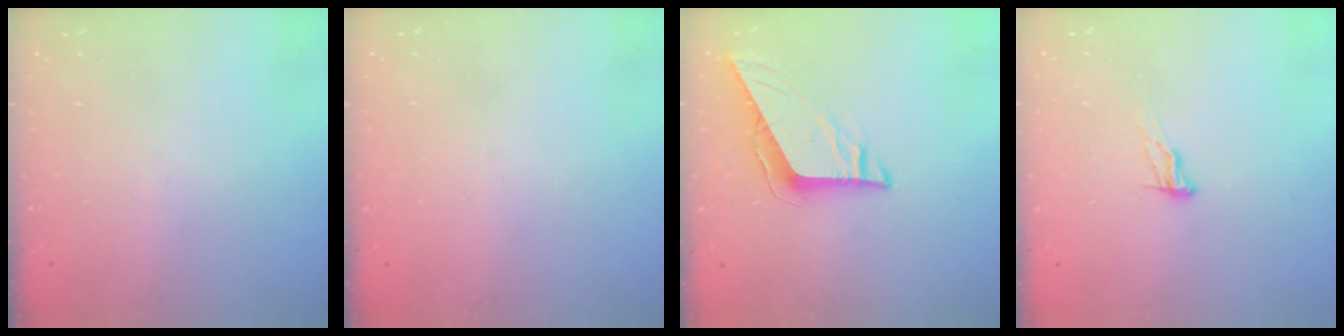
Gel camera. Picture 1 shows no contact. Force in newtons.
{"total": 1.6, "press": 1.6, "slide": 0.1}
{"total": 8.1, "press": 8.1, "slide": 0.3}
{"total": 5.1, "press": 5.1, "slide": 0.5}